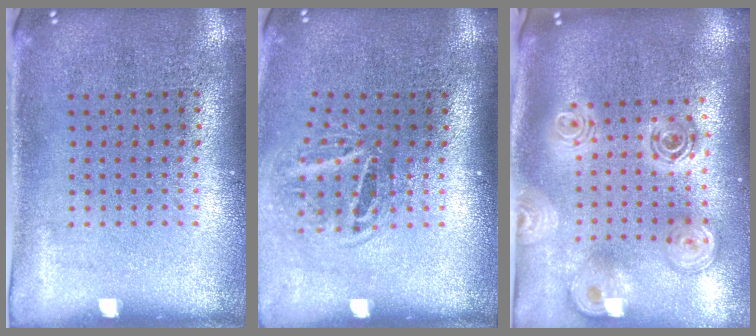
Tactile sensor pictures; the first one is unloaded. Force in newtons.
{"total": 1.8, "press": 1.2, "slide": 1.3}
{"total": 2.6, "press": 2.0, "slide": 1.7}